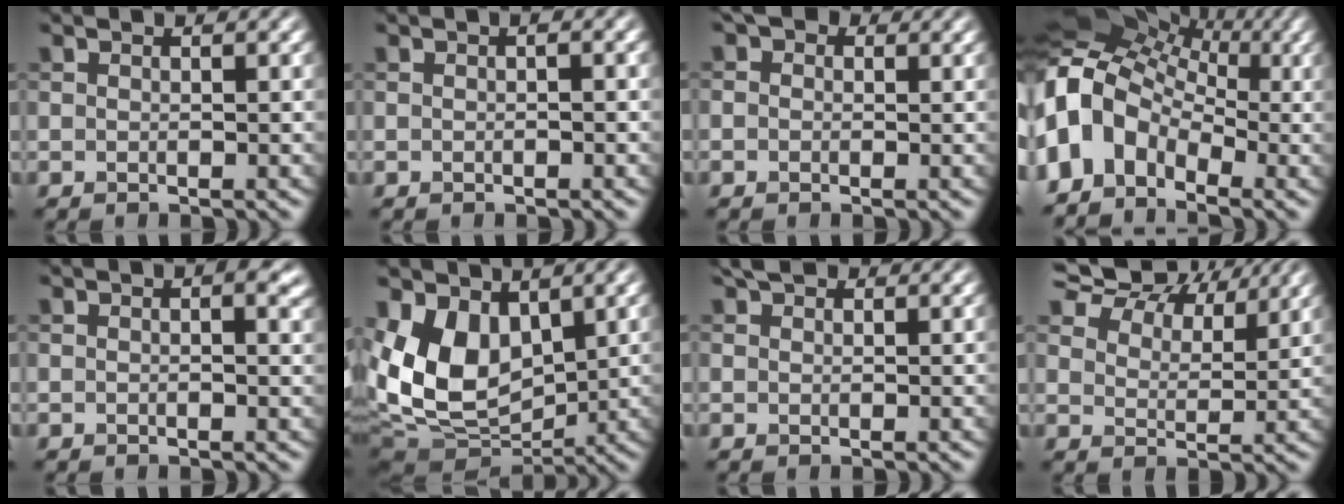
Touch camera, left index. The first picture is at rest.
{"total": 0.6, "force": [-0.3, 0.0, 0.5], "torque": [-0.010, 0.001, -0.007]}
{"total": 2.6, "force": [1.0, 2.0, 1.2], "torque": [-0.019, 0.006, -0.012]}
{"total": 11.9, "force": [-1.8, 8.9, 7.8], "torque": [-0.150, 0.018, -0.046]}
{"total": 2.4, "force": [0.9, 1.1, 1.9], "torque": [-0.021, -0.002, 0.012]}
{"total": 9.1, "force": [1.8, 6.0, 6.6], "torque": [-0.142, -0.015, 0.033]}
{"total": 1.7, "force": [1.2, 1.1, 0.7], "torque": [-0.013, 0.002, 0.019]}
{"total": 11.5, "force": [9.1, 5.2, 4.7], "torque": [-0.112, 0.002, 0.153]}